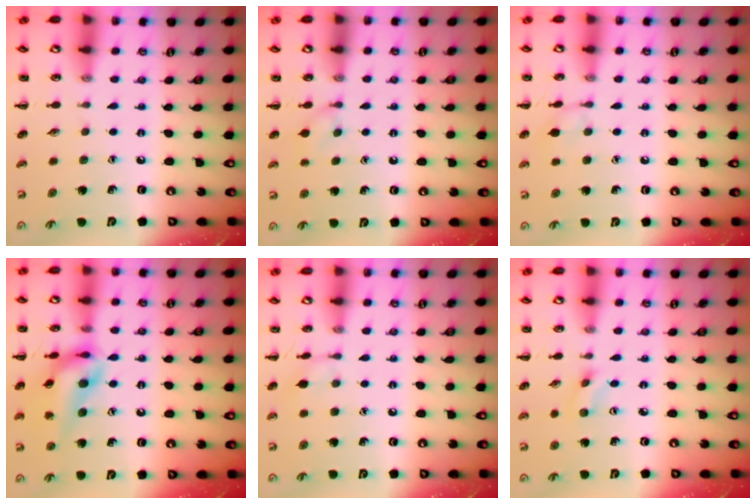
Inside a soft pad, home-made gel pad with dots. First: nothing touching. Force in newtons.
{"total": 6.3, "press": 5.9, "slide": 2.2}
{"total": 6.3, "press": 5.9, "slide": 2.2}
{"total": 14.8, "press": 14.7, "slide": 1.9}
{"total": 5.9, "press": 5.7, "slide": 1.7}
{"total": 2.3, "press": 2.1, "slide": 0.8}